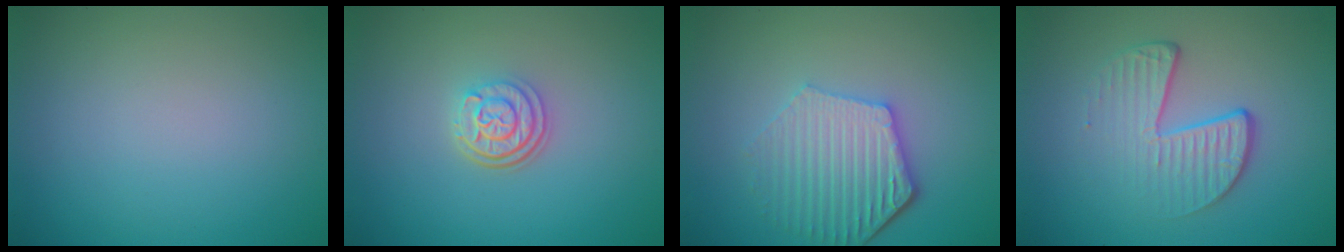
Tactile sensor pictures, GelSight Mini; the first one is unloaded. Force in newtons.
{"total": 3.1, "press": 2.4, "slide": 1.9}
{"total": 5.3, "press": 4.2, "slide": 3.3}
{"total": 4.3, "press": 2.7, "slide": 3.3}